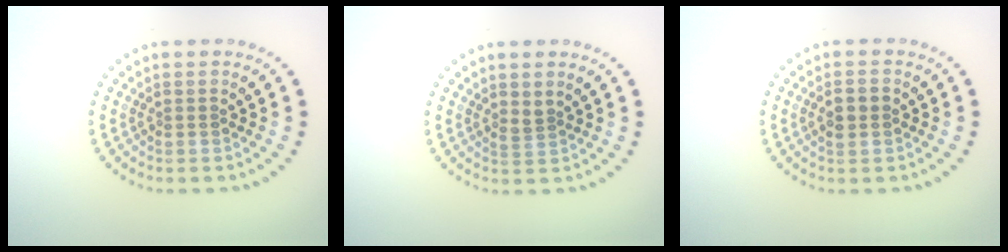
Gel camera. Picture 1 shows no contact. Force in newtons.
{"total": 0.9, "press": 0.6, "slide": 0.7}
{"total": 1.9, "press": 1.9, "slide": 0.2}